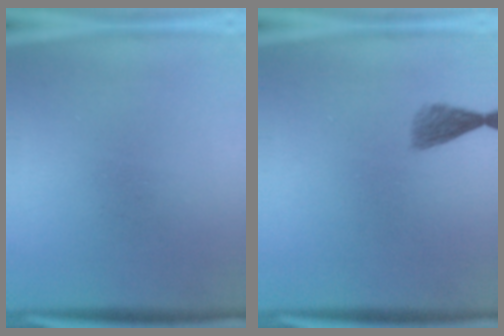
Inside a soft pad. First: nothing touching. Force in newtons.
{"total": 2.2}